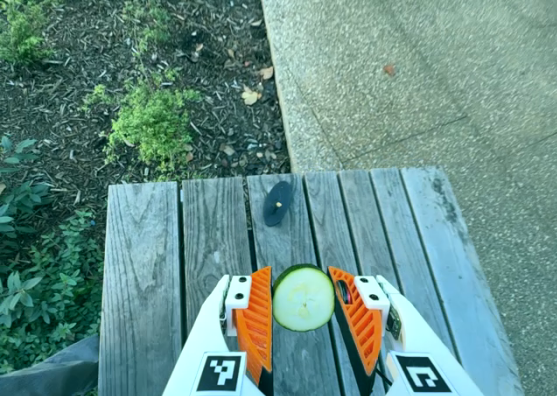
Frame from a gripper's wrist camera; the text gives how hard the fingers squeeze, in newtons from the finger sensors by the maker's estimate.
{"total": 6.0, "left": 6.1, "right": 6.0}